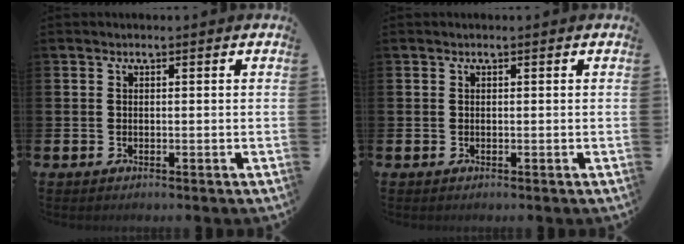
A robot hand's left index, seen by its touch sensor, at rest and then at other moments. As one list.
[{"total": 0.0}]